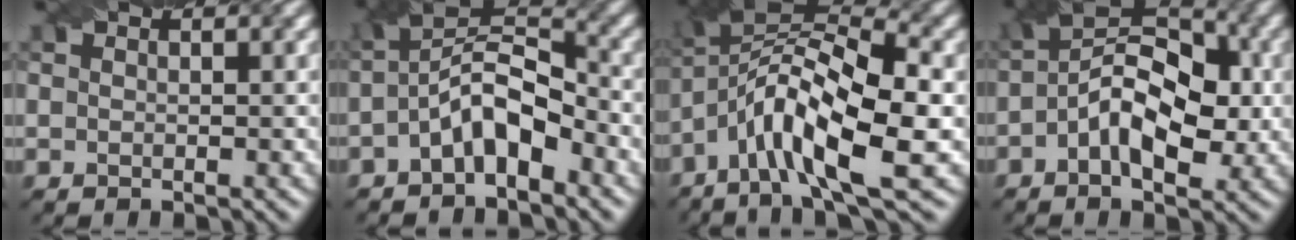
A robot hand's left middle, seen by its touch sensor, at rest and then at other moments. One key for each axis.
{"total": 5.8, "fx": -2.2, "fy": 2.7, "fz": 4.6, "tx": -0.079, "ty": 0.016, "tz": -0.045}
{"total": 10.8, "fx": -3.3, "fy": 3.3, "fz": 9.7, "tx": -0.169, "ty": 0.016, "tz": -0.065}
{"total": 8.5, "fx": -0.8, "fy": 4.6, "fz": 7.1, "tx": -0.114, "ty": 0.021, "tz": -0.025}